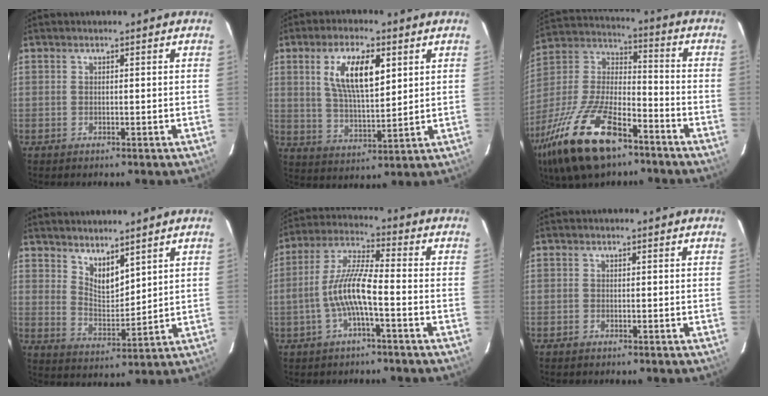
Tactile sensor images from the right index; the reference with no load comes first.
{"total": 11.1, "force": [4.1, 4.0, 9.6], "torque": [-0.178, 0.007, 0.079]}
{"total": 23.7, "force": [-14.5, 9.6, 16.2], "torque": [-0.344, -0.027, -0.261]}
{"total": 8.1, "force": [5.6, 3.2, 4.9], "torque": [-0.081, -0.009, 0.111]}
{"total": 9.4, "force": [-2.8, 1.4, 8.8], "torque": [-0.193, 0.010, -0.052]}
{"total": 0.5, "force": [-0.5, 0.2, 0.0], "torque": [-0.001, 0.002, -0.011]}